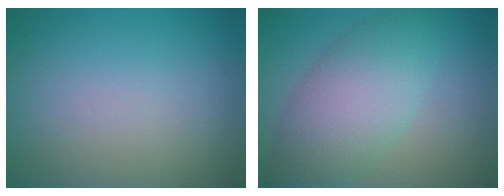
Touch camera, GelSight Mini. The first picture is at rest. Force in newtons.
{"total": 6.6, "press": 6.6, "slide": 0.3}